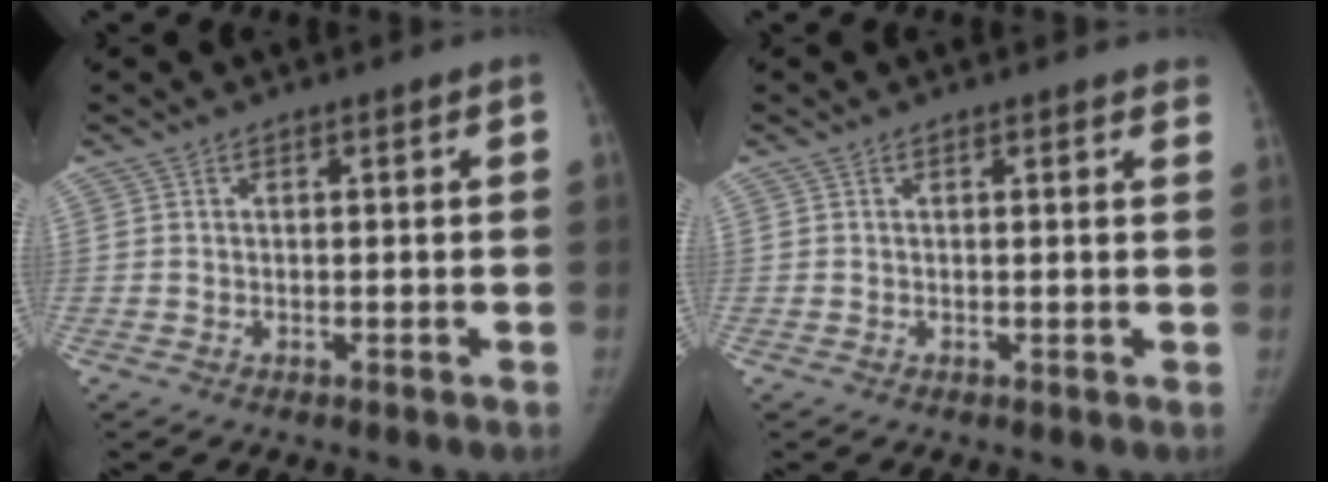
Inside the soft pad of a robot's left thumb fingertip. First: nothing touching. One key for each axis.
{"total": 2.6, "fx": 2.3, "fy": 0.5, "fz": 1.1, "tx": -0.004, "ty": -0.002, "tz": 0.014}